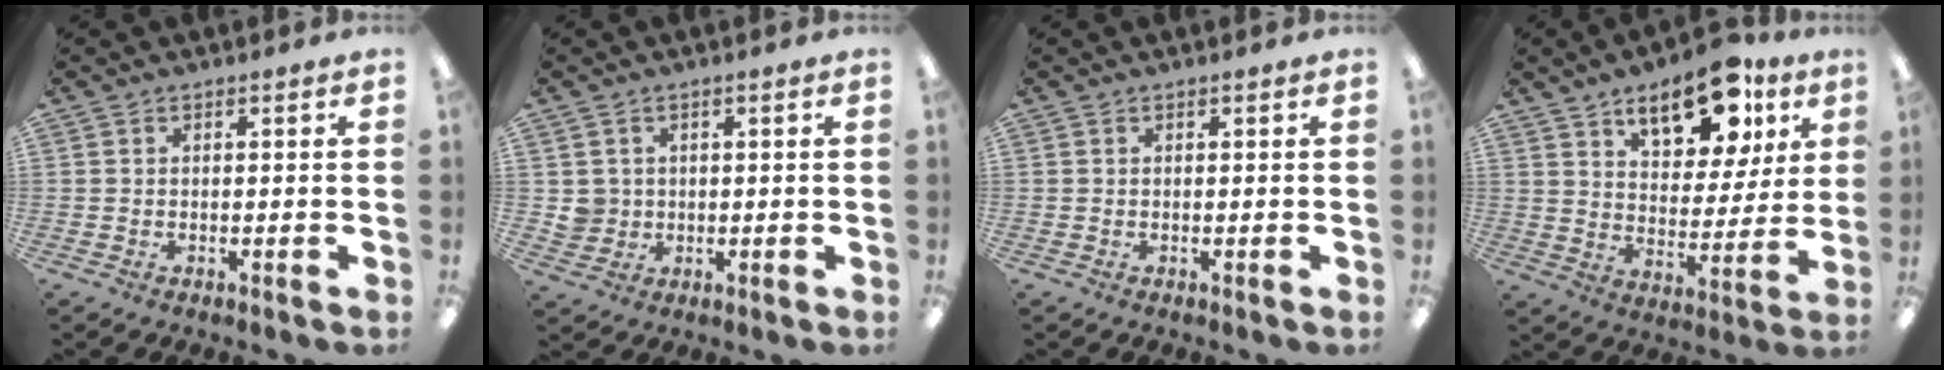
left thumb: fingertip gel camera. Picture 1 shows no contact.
{"total": 3.7, "force": [0.9, 3.6, 0.2], "torque": [-0.007, 0.004, 0.017]}
{"total": 0.0}
{"total": 17.2, "force": [10.5, 8.3, 10.7], "torque": [-0.143, -0.045, 0.175]}